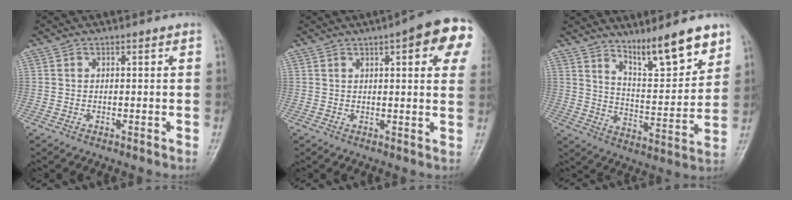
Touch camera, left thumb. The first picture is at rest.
{"total": 13.5, "force": [5.5, 3.7, 11.8], "torque": [-0.123, -0.004, 0.056]}
{"total": 12.9, "force": [9.7, 2.7, 8.2], "torque": [-0.105, -0.073, 0.165]}